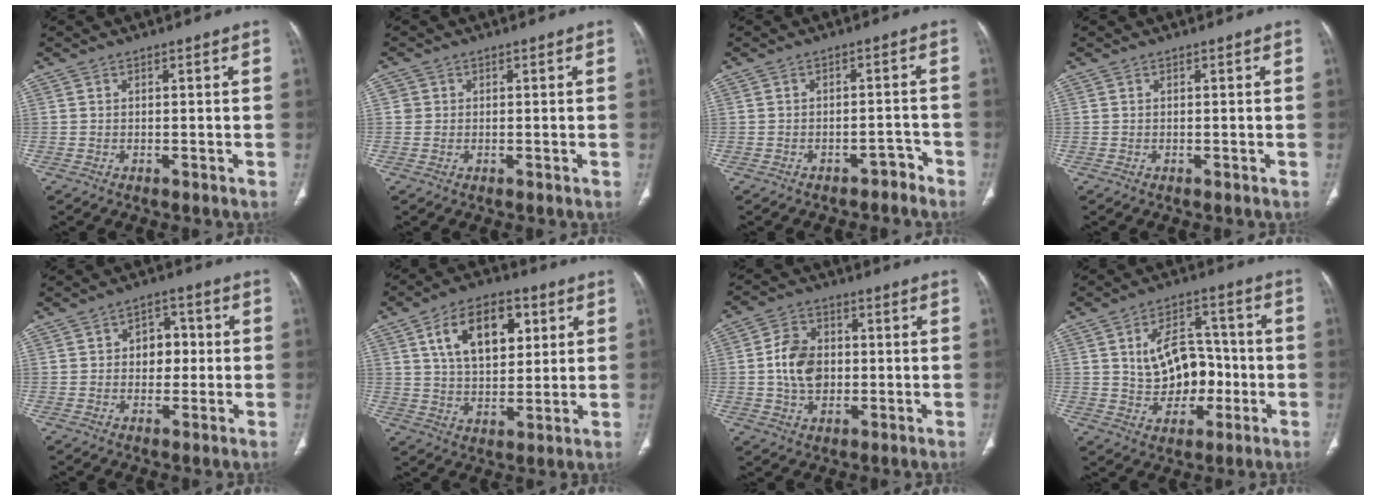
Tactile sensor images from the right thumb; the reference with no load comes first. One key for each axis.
{"total": 1.3, "fx": 0.2, "fy": 1.3, "fz": 0.1, "tx": 0.009, "ty": 0.003, "tz": 0.002}
{"total": 3.2, "fx": -2.7, "fy": 1.6, "fz": 0.7, "tx": -0.003, "ty": 0.035, "tz": -0.032}
{"total": 0.0}
{"total": 6.1, "fx": 0.3, "fy": 4.6, "fz": 4.1, "tx": -0.023, "ty": 0.013, "tz": -0.001}
{"total": 14.3, "fx": 5.1, "fy": 8.4, "fz": 10.4, "tx": -0.139, "ty": -0.007, "tz": 0.087}
{"total": 9.2, "fx": -0.2, "fy": 6.9, "fz": 6.1, "tx": -0.089, "ty": 0.009, "tz": -0.005}
{"total": 12.4, "fx": -0.8, "fy": 9.0, "fz": 8.5, "tx": -0.086, "ty": 0.034, "tz": -0.005}